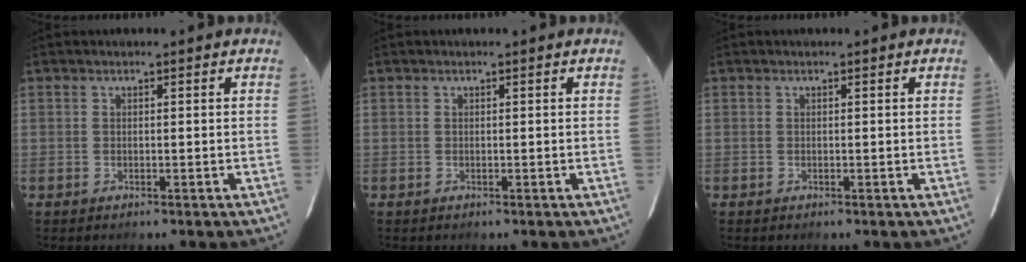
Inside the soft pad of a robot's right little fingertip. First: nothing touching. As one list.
[{"total": 0.0}, {"total": 0.0}]